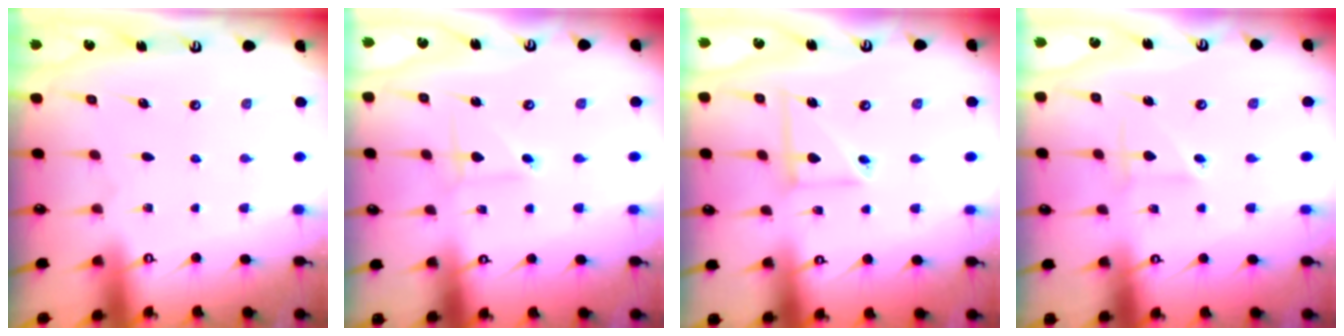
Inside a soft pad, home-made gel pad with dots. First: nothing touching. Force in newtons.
{"total": 1.0, "press": 1.0, "slide": 0.1}
{"total": 6.3, "press": 6.3, "slide": 0.4}
{"total": 2.4, "press": 2.4, "slide": 0.2}